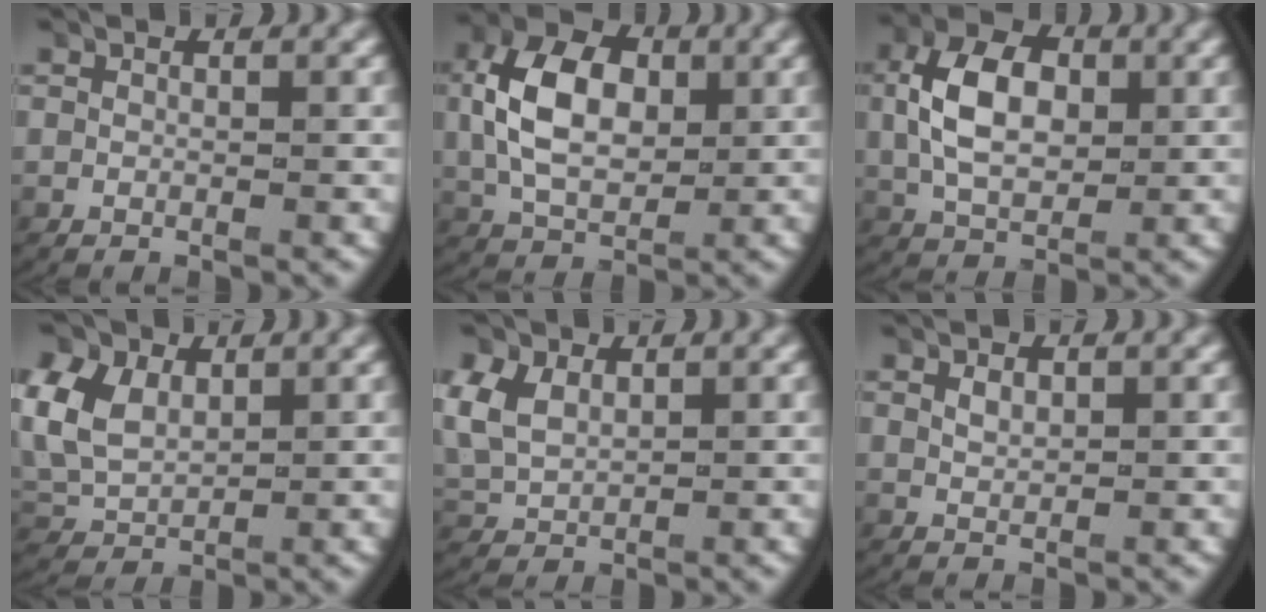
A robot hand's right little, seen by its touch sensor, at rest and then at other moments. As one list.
[{"total": 7.1, "force": [1.0, 4.7, 5.2], "torque": [-0.107, 0.002, 0.017]}, {"total": 6.2, "force": [0.7, 4.0, 4.7], "torque": [-0.093, 0.001, 0.016]}, {"total": 6.2, "force": [1.1, 5.1, 3.3], "torque": [-0.100, -0.010, 0.027]}, {"total": 4.4, "force": [0.9, 3.7, 2.2], "torque": [-0.076, -0.009, 0.028]}, {"total": 0.8, "force": [0.4, 0.3, 0.6], "torque": [-0.016, -0.003, 0.012]}]